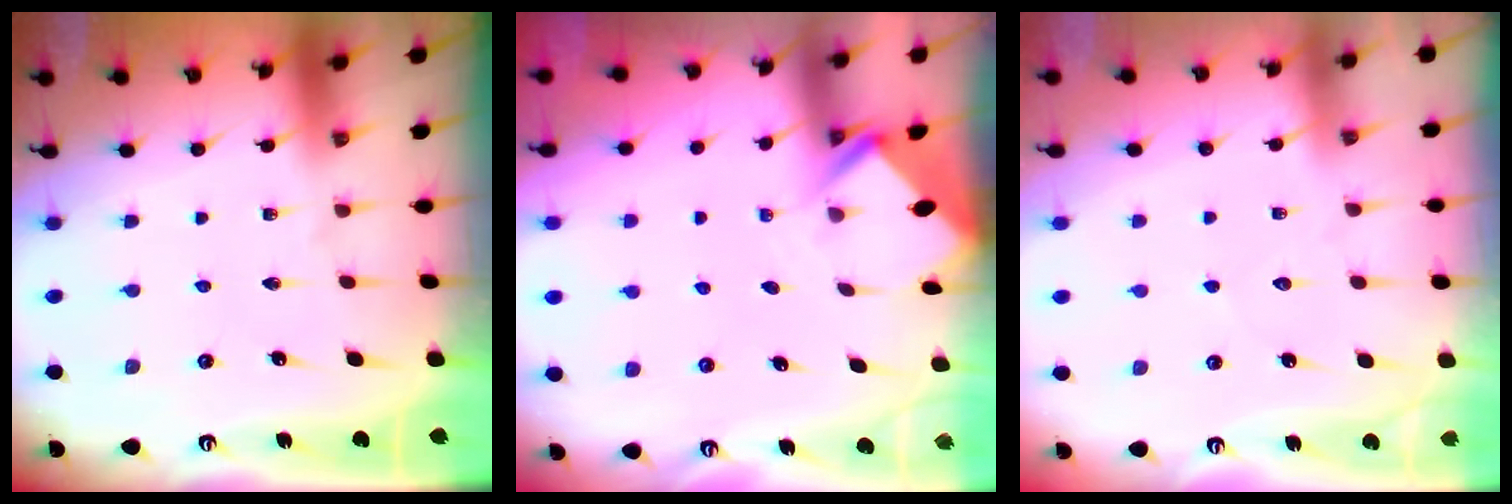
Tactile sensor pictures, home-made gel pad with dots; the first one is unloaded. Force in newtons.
{"total": 2.8, "press": 2.8, "slide": 0.2}
{"total": 3.3, "press": 3.3, "slide": 0.3}